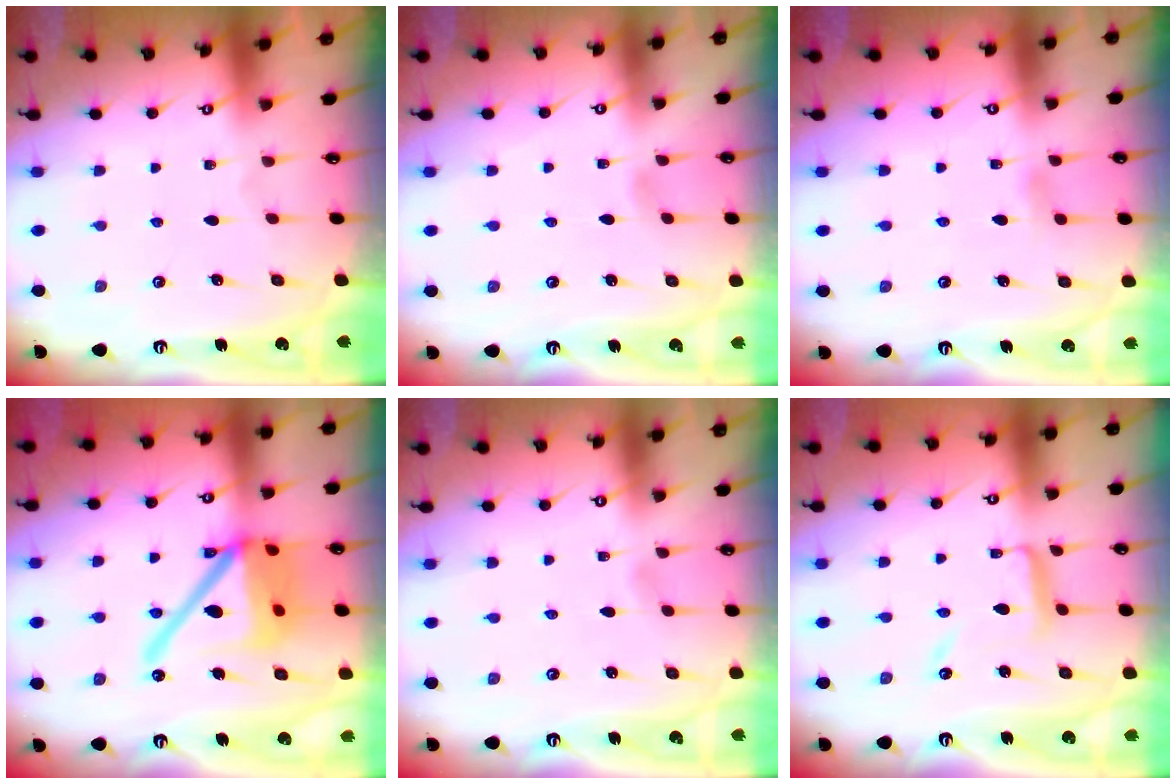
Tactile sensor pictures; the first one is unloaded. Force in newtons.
{"total": 2.9, "press": 2.8, "slide": 0.3}
{"total": 3.3, "press": 3.3, "slide": 0.3}
{"total": 20.1, "press": 19.9, "slide": 2.7}
{"total": 1.6, "press": 1.6, "slide": 0.2}
{"total": 10.2, "press": 10.2, "slide": 0.9}